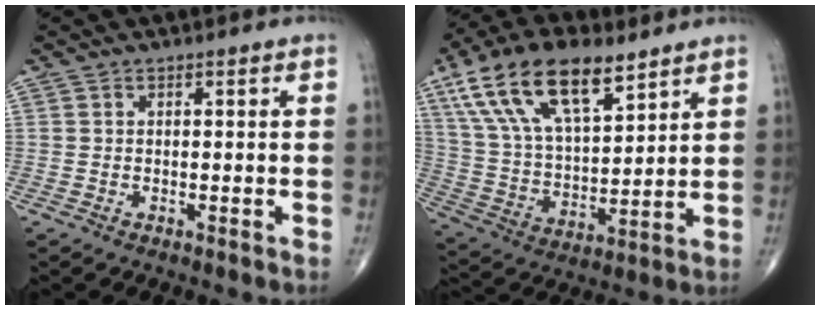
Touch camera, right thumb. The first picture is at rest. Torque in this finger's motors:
{"motor_torque": [-0.32, 3.71, 1.73, 1.04, 0.51]}